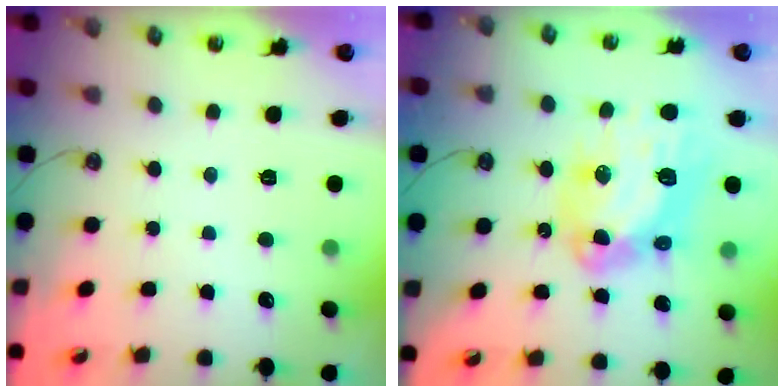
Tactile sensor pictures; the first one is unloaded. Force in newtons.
{"total": 17.5, "press": 17.4, "slide": 2.1}